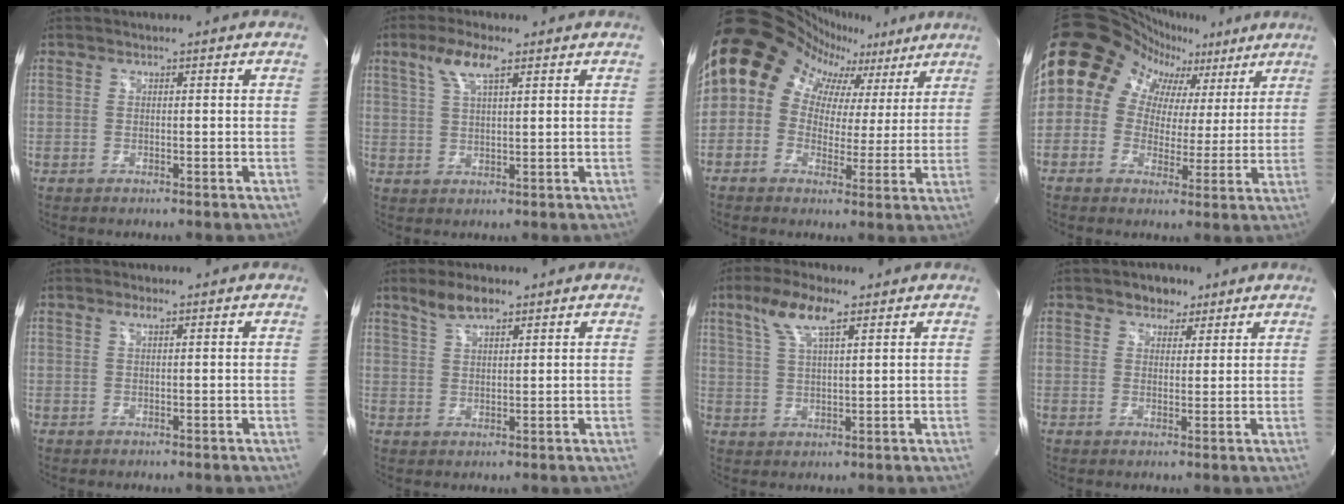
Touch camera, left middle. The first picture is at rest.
{"total": 5.8, "force": [3.2, 1.2, 4.6], "torque": [-0.101, 0.013, 0.064]}
{"total": 19.5, "force": [9.7, 14.3, 8.9], "torque": [-0.160, 0.091, 0.134]}
{"total": 17.7, "force": [7.3, 14.3, 7.5], "torque": [-0.123, 0.081, 0.106]}
{"total": 1.0, "force": [0.6, 0.1, 0.8], "torque": [-0.018, 0.003, 0.011]}
{"total": 4.6, "force": [3.4, 1.3, 2.8], "torque": [-0.061, 0.008, 0.068]}
{"total": 7.3, "force": [4.2, 1.6, 5.7], "torque": [-0.123, 0.013, 0.083]}
{"total": 3.9, "force": [2.6, 2.7, 1.2], "torque": [-0.013, 0.005, 0.040]}